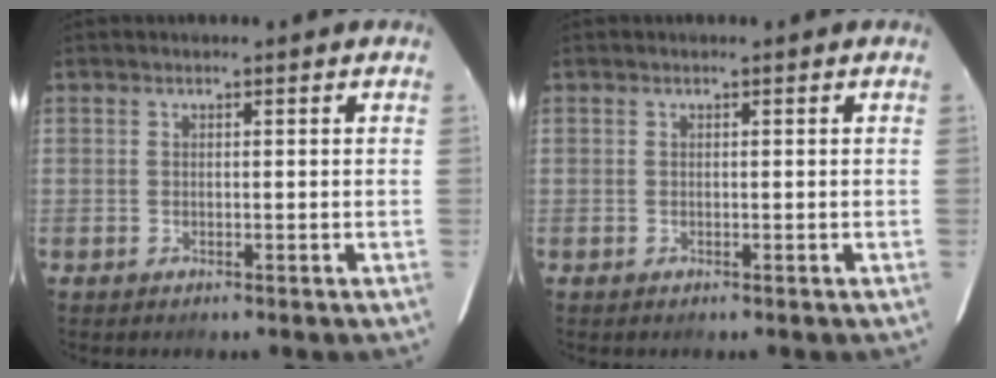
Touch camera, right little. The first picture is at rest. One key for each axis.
{"total": 0.0}